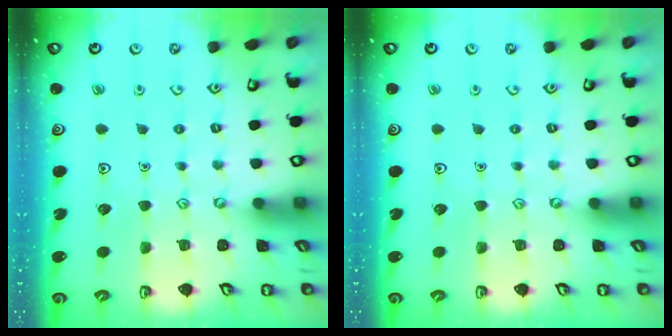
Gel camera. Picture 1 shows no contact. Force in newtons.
{"total": 0.0}